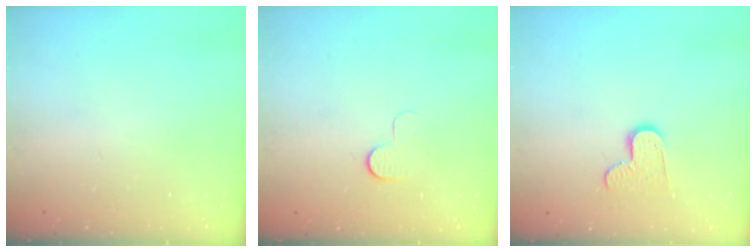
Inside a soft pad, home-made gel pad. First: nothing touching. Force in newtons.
{"total": 5.3, "press": 5.3, "slide": 0.5}
{"total": 8.4, "press": 8.3, "slide": 0.2}